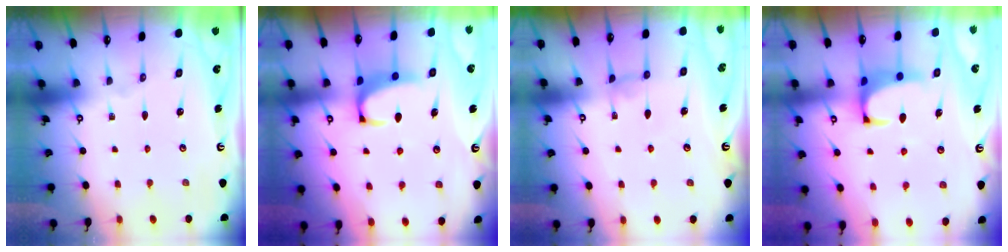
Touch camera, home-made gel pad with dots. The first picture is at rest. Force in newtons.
{"total": 2.9, "press": 2.8, "slide": 0.7}
{"total": 1.5, "press": 1.4, "slide": 0.6}
{"total": 1.6, "press": 1.4, "slide": 0.8}